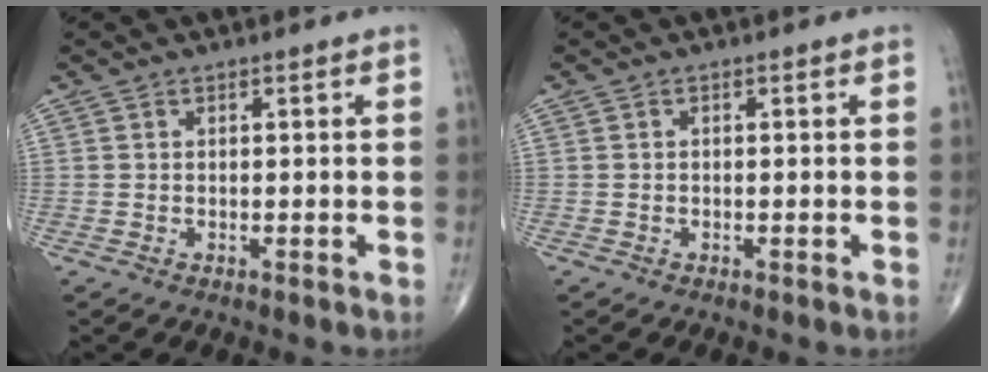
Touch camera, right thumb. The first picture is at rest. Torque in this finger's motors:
{"motor_torque": [0.10, -0.25, -0.06, -0.12, 0.02]}